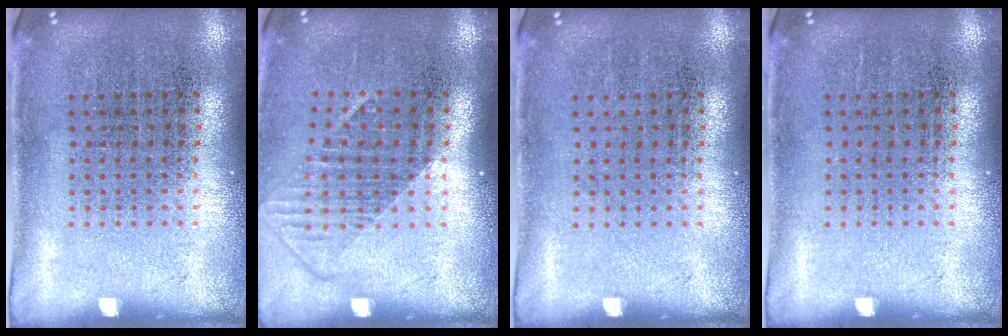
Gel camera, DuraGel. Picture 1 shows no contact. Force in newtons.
{"total": 1.3, "press": 1.0, "slide": 0.9}
{"total": 0.0}
{"total": 0.0}